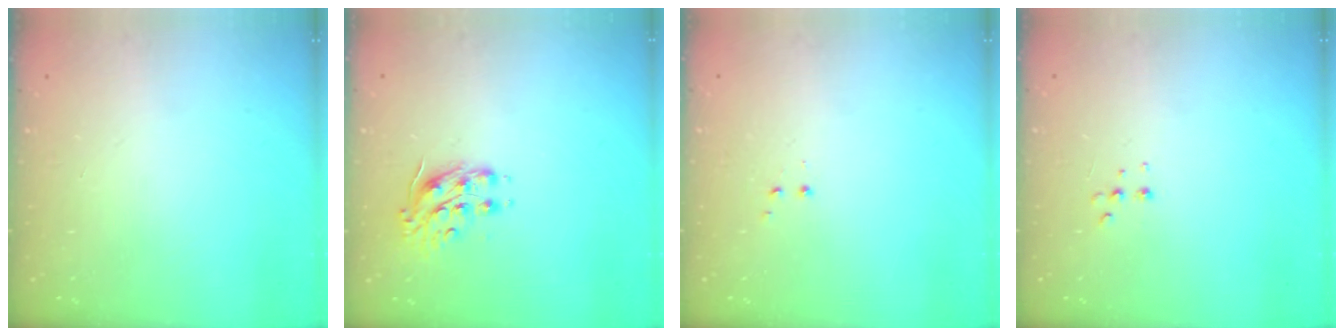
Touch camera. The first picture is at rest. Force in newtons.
{"total": 8.2, "press": 8.2, "slide": 0.4}
{"total": 1.2, "press": 1.1, "slide": 0.5}
{"total": 3.4, "press": 3.3, "slide": 0.8}